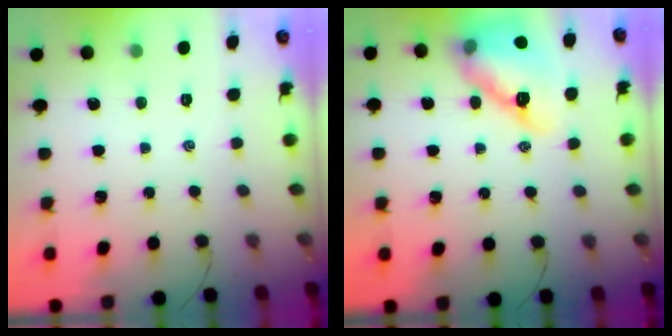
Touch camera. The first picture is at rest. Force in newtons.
{"total": 15.7, "press": 15.1, "slide": 4.2}